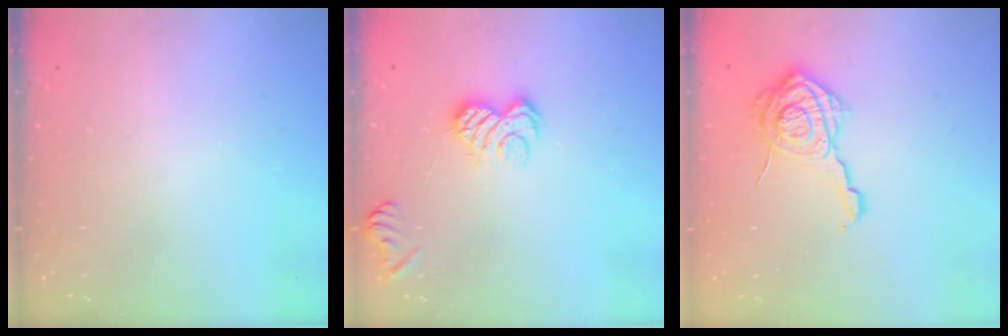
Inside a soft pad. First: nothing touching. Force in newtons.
{"total": 9.5, "press": 9.4, "slide": 1.4}
{"total": 14.0, "press": 13.9, "slide": 0.7}